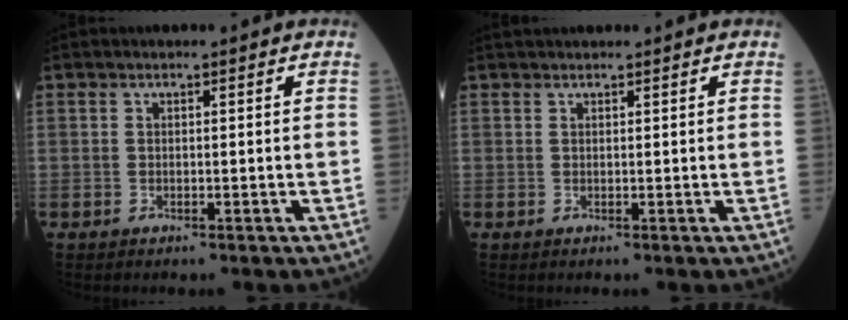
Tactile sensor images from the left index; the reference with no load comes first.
{"total": 2.1, "force": [2.0, 0.1, 0.6], "torque": [-0.007, 0.029, 0.035]}